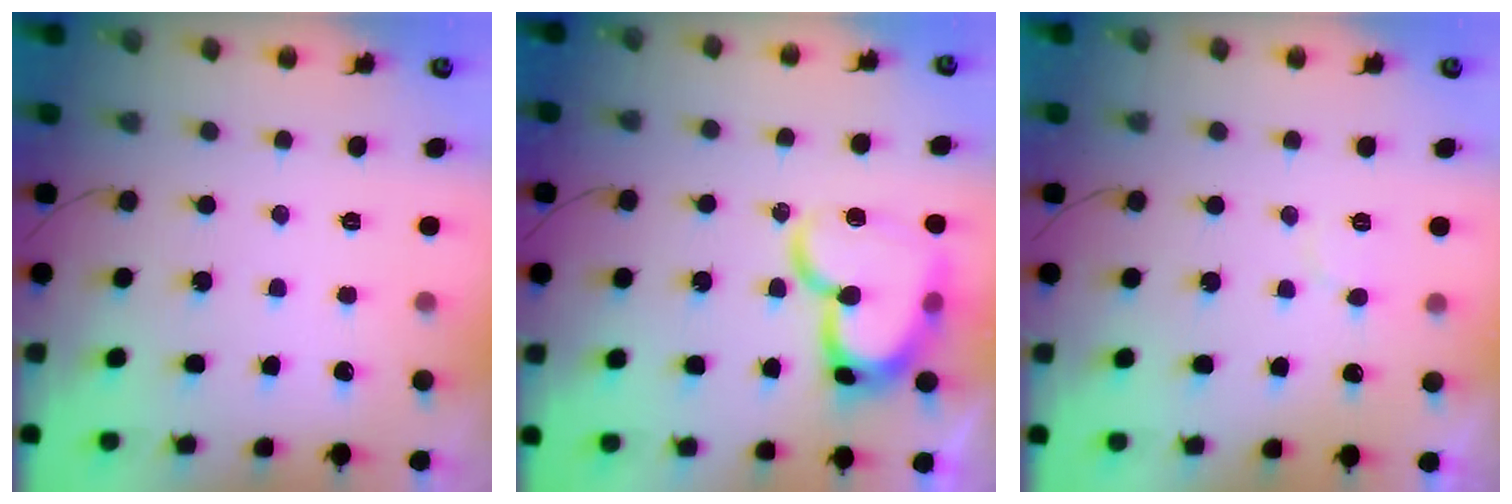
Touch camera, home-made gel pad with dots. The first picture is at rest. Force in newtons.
{"total": 18.5, "press": 18.4, "slide": 2.1}
{"total": 4.0, "press": 4.0, "slide": 0.4}